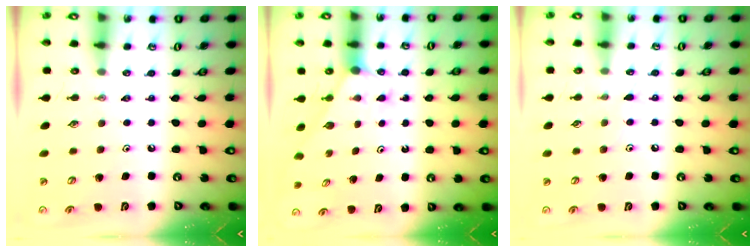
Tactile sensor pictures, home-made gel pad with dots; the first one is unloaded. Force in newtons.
{"total": 1.0, "press": 0.9, "slide": 0.2}
{"total": 4.8, "press": 4.8, "slide": 0.2}